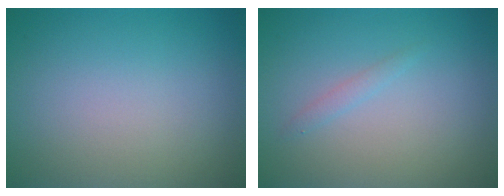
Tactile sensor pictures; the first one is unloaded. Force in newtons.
{"total": 0.8, "press": 0.8, "slide": 0.0}